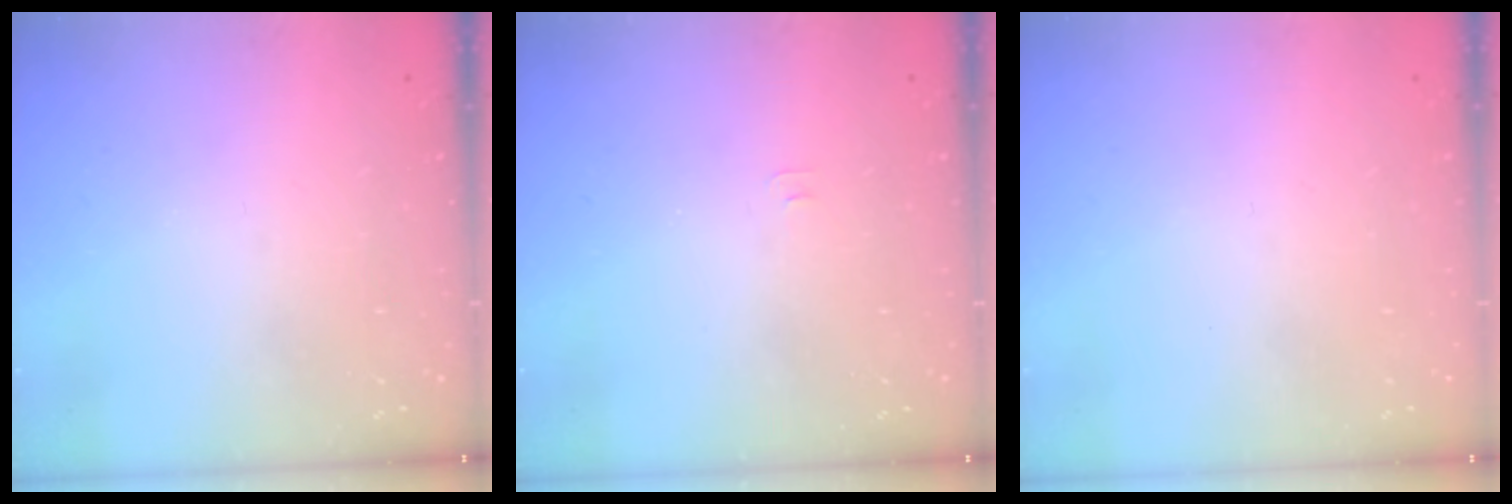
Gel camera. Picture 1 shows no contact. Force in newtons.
{"total": 2.9, "press": 2.9, "slide": 0.3}
{"total": 1.6, "press": 1.5, "slide": 0.1}